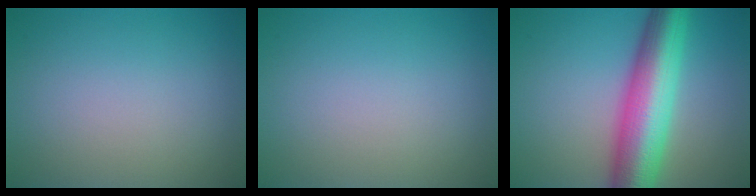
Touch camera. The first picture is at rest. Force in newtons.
{"total": 0.0}
{"total": 10.3, "press": 10.3, "slide": 0.1}